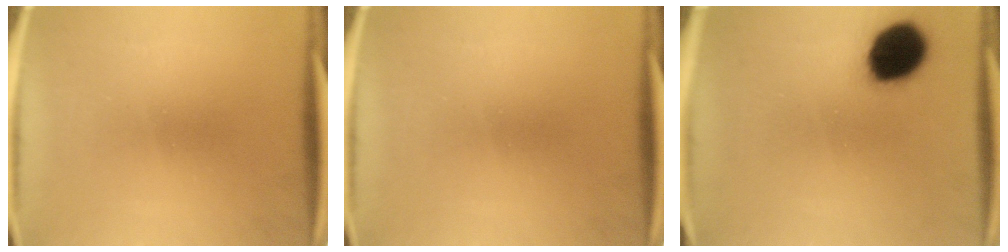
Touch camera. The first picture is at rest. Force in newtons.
{"total": 0.0}
{"total": 14.3}